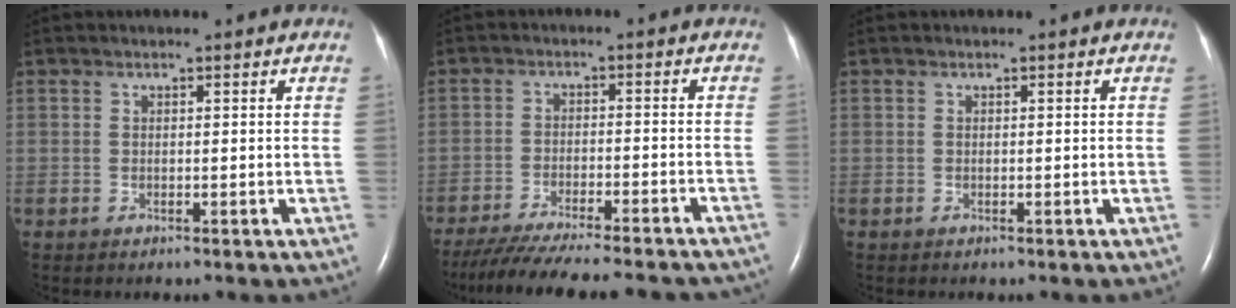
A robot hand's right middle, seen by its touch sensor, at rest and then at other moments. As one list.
[{"total": 21.9, "force": [-19.4, 2.8, 9.6], "torque": [-0.149, -0.038, -0.265]}, {"total": 0.0}]